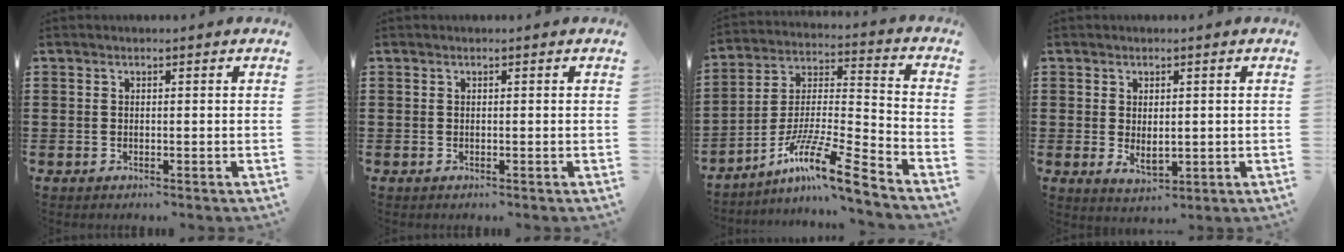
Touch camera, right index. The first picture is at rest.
{"total": 0.0}
{"total": 12.5, "force": [-9.4, 1.0, 8.2], "torque": [-0.147, 0.011, -0.181]}
{"total": 2.7, "force": [0.0, 1.5, 2.2], "torque": [-0.036, -0.002, -0.001]}